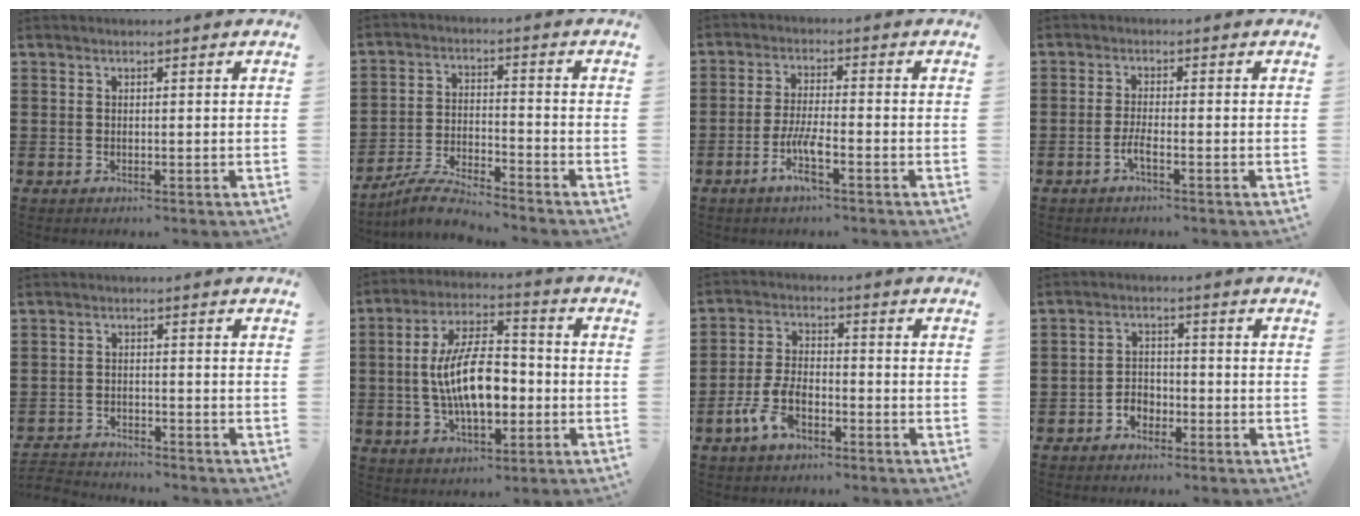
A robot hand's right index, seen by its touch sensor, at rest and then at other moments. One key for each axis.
{"total": 5.8, "fx": -5.6, "fy": 0.1, "fz": 1.5, "tx": -0.046, "ty": -0.004, "tz": -0.111}
{"total": 5.7, "fx": -2.8, "fy": 0.6, "fz": 4.9, "tx": -0.116, "ty": -0.018, "tz": -0.056}
{"total": 2.5, "fx": -1.3, "fy": 0.0, "fz": 2.1, "tx": -0.046, "ty": -0.007, "tz": -0.025}
{"total": 2.7, "fx": -2.7, "fy": 0.2, "fz": -0.3, "tx": -0.003, "ty": -0.001, "tz": -0.059}
{"total": 12.0, "fx": -1.4, "fy": 5.4, "fz": 10.6, "tx": -0.212, "ty": 0.002, "tz": -0.029}
{"total": 6.4, "fx": -3.5, "fy": 3.1, "fz": 4.4, "tx": -0.116, "ty": -0.002, "tz": -0.072}
{"total": 2.8, "fx": -2.0, "fy": 1.8, "fz": 0.8, "tx": -0.022, "ty": 0.004, "tz": -0.043}